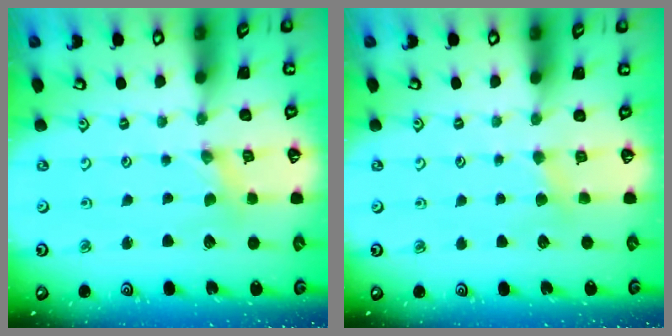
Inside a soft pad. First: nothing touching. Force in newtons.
{"total": 2.6, "press": 2.5, "slide": 0.4}